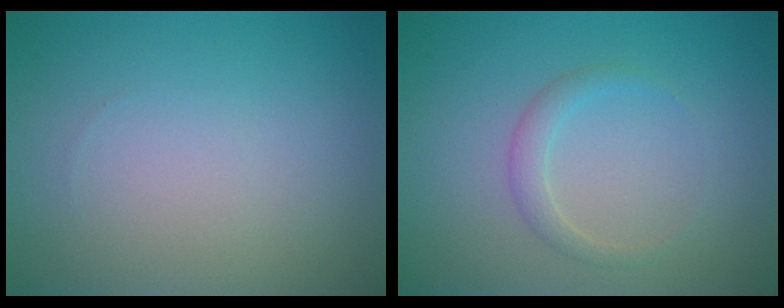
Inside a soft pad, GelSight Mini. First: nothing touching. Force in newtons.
{"total": 1.4, "press": 1.4, "slide": 0.1}